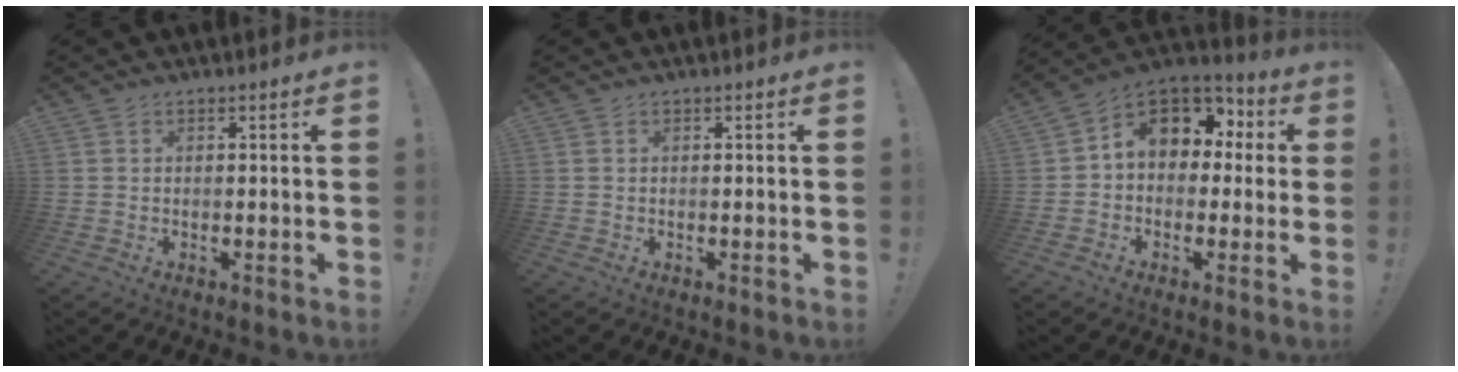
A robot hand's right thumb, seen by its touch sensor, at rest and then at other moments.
{"total": 0.0}
{"total": 10.7, "force": [3.0, 8.2, 6.2], "torque": [-0.088, -0.007, 0.057]}